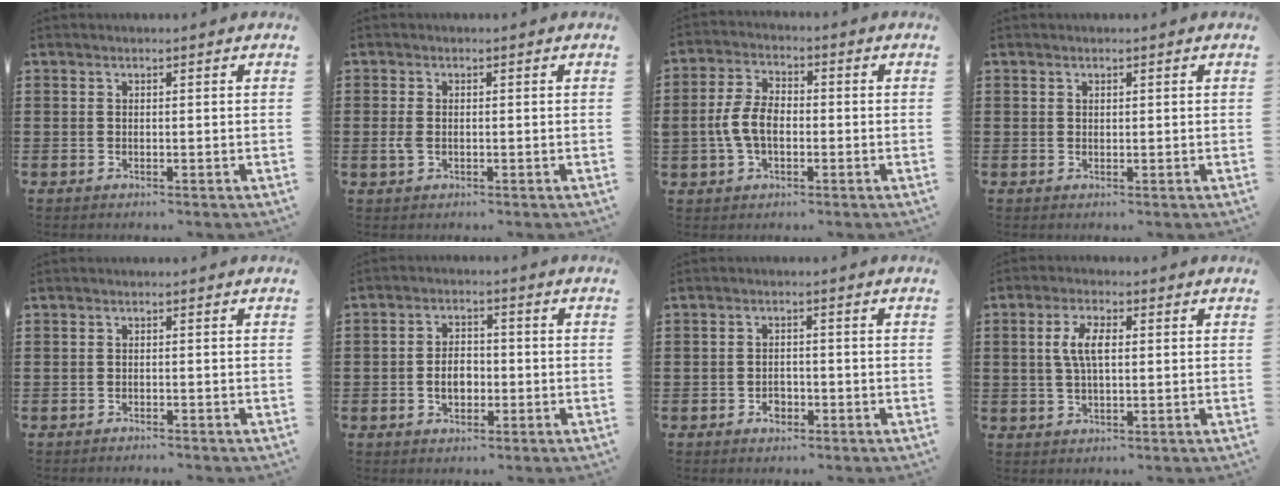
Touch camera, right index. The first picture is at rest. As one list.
[{"total": 2.1, "force": [-0.3, 1.3, 1.6], "torque": [-0.049, -0.003, -0.010]}, {"total": 6.4, "force": [-1.1, 3.9, 5.0], "torque": [-0.126, -0.001, -0.029]}, {"total": 0.5, "force": [0.3, 0.4, 0.1], "torque": [-0.002, 0.003, 0.006]}, {"total": 0.7, "force": [-0.7, 0.0, 0.0], "torque": [-0.001, -0.001, -0.014]}, {"total": 4.2, "force": [-1.1, 2.8, 2.9], "torque": [-0.050, 0.004, -0.023]}, {"total": 2.0, "force": [-1.1, 1.4, 1.0], "torque": [-0.021, 0.002, -0.024]}, {"total": 5.2, "force": [0.7, 2.2, 4.7], "torque": [-0.103, 0.008, 0.007]}]